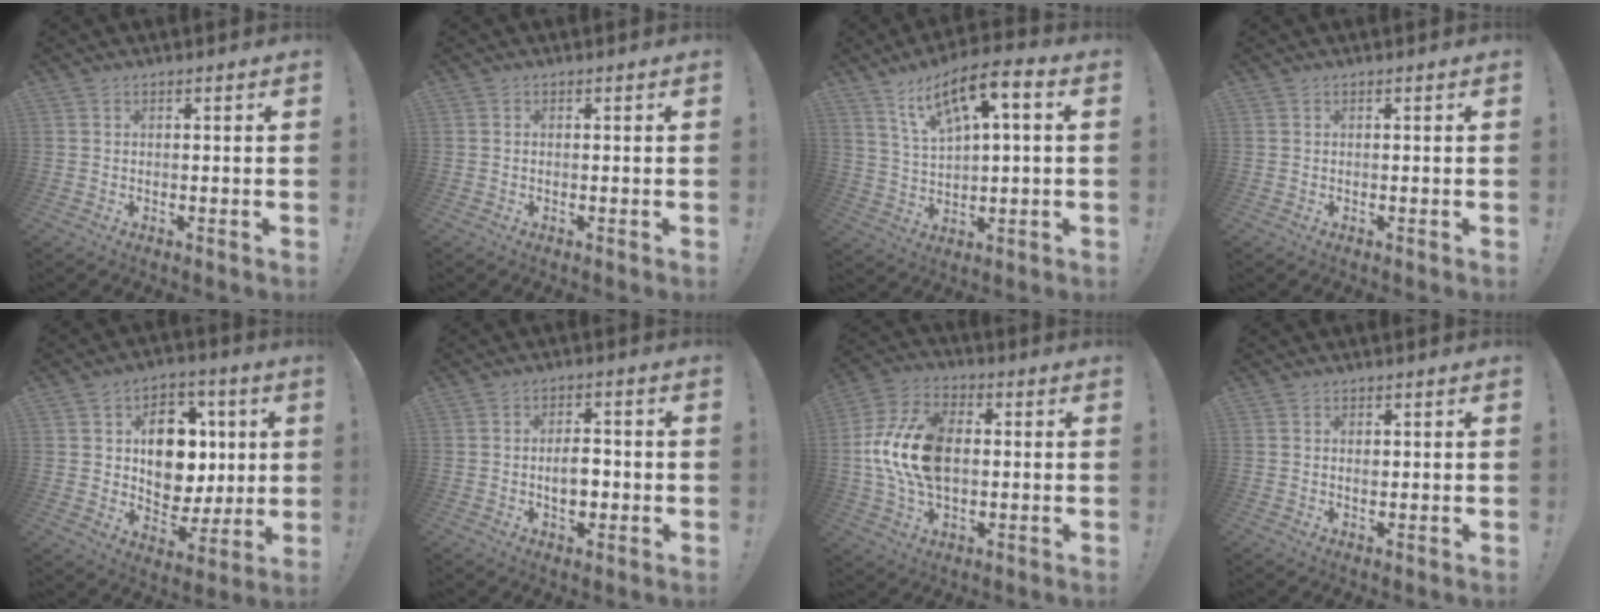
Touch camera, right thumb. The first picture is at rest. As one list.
[{"total": 0.0}, {"total": 11.3, "force": [5.3, 3.4, 9.3], "torque": [-0.165, -0.019, 0.092]}, {"total": 0.0}, {"total": 15.0, "force": [3.7, 11.6, 8.8], "torque": [-0.103, -0.011, 0.076]}, {"total": 6.0, "force": [-1.1, 3.7, 4.6], "torque": [-0.062, 0.002, -0.024]}, {"total": 18.8, "force": [0.2, 12.2, 14.3], "torque": [-0.268, 0.016, 0.008]}, {"total": 0.9, "force": [0.3, 0.6, 0.6], "torque": [-0.004, 0.000, 0.003]}]